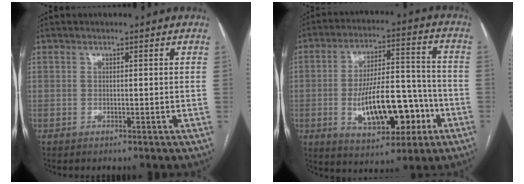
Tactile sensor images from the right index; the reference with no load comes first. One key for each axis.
{"total": 14.9, "fx": -4.5, "fy": 5.8, "fz": 13.0, "tx": -0.214, "ty": 0.020, "tz": -0.062}